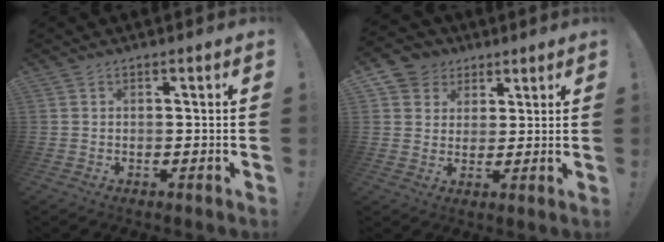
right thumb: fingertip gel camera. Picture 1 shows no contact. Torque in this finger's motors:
{"motor_torque": [0.00, 0.00, -0.04, 0.06, 0.03]}